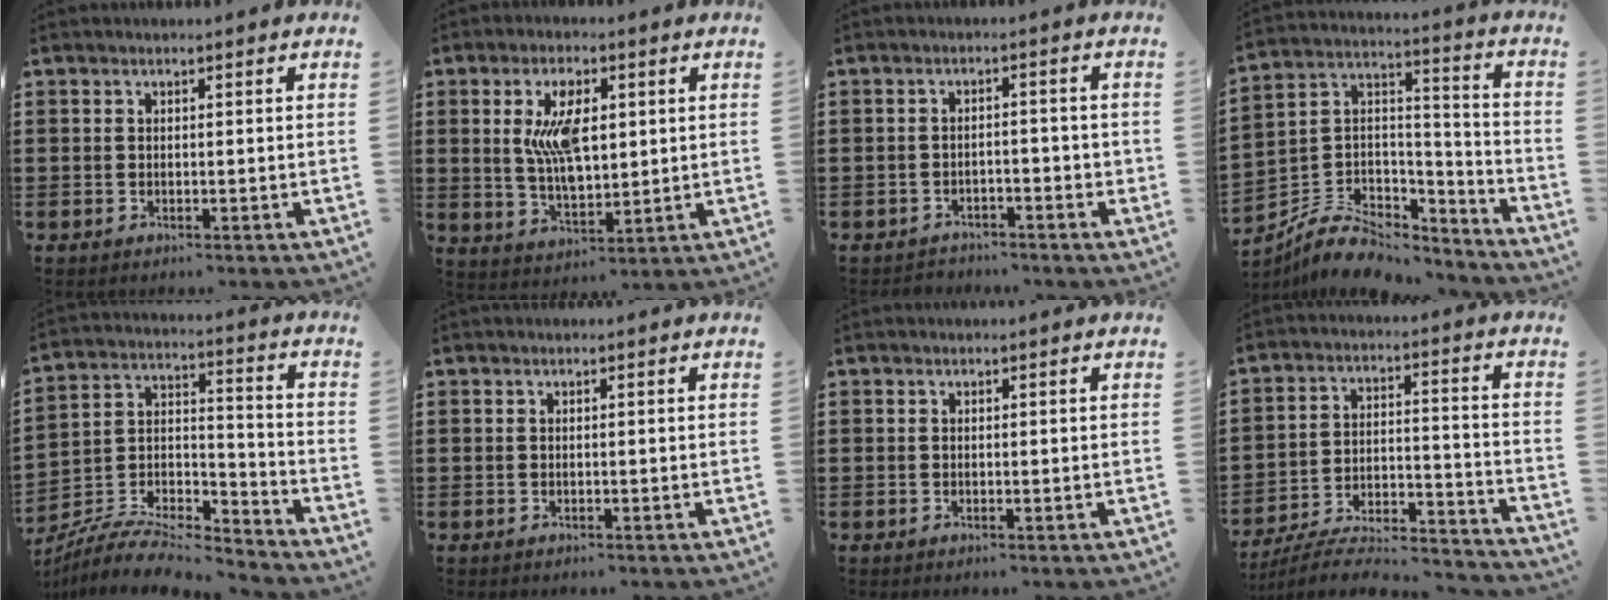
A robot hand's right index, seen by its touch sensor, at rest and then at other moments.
{"total": 8.9, "force": [1.9, 4.2, 7.6], "torque": [-0.153, 0.008, 0.030]}
{"total": 2.1, "force": [-1.9, 0.9, 0.5], "torque": [-0.016, 0.005, -0.041]}
{"total": 8.2, "force": [-6.1, 4.4, 3.3], "torque": [-0.072, 0.018, -0.116]}
{"total": 7.4, "force": [-6.8, 1.5, 2.3], "torque": [-0.045, 0.000, -0.136]}
{"total": 0.0}
{"total": 0.0}
{"total": 6.5, "force": [-5.9, 1.0, 2.5], "torque": [-0.049, -0.003, -0.118]}